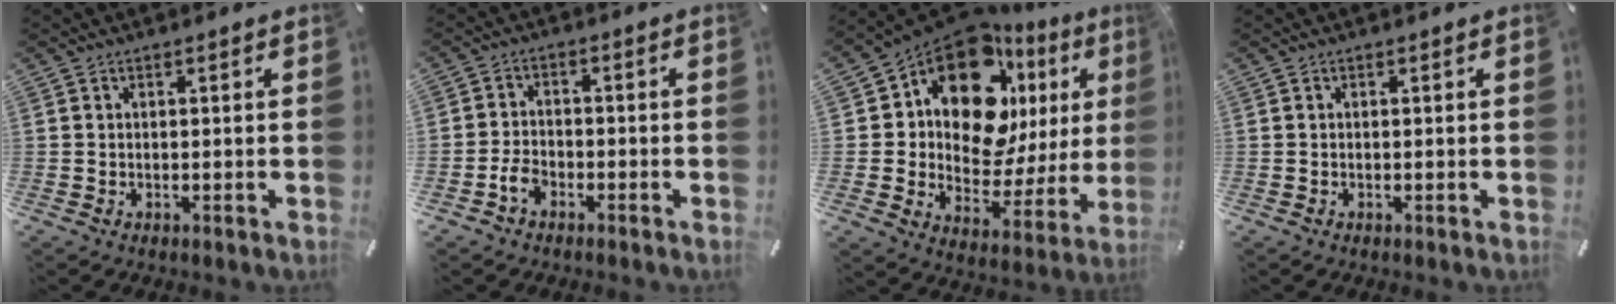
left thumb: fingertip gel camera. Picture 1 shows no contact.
{"total": 4.2, "force": [-2.3, 3.2, 1.7], "torque": [-0.033, 0.011, -0.043]}
{"total": 18.4, "force": [9.2, 11.1, 11.4], "torque": [-0.190, -0.082, 0.153]}
{"total": 0.0}